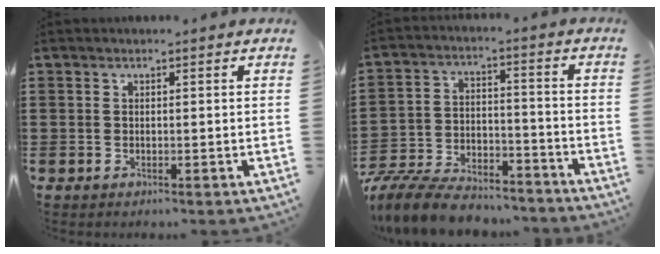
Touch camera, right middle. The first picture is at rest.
{"total": 9.8, "force": [-9.2, 2.0, 2.8], "torque": [-0.058, 0.023, -0.180]}